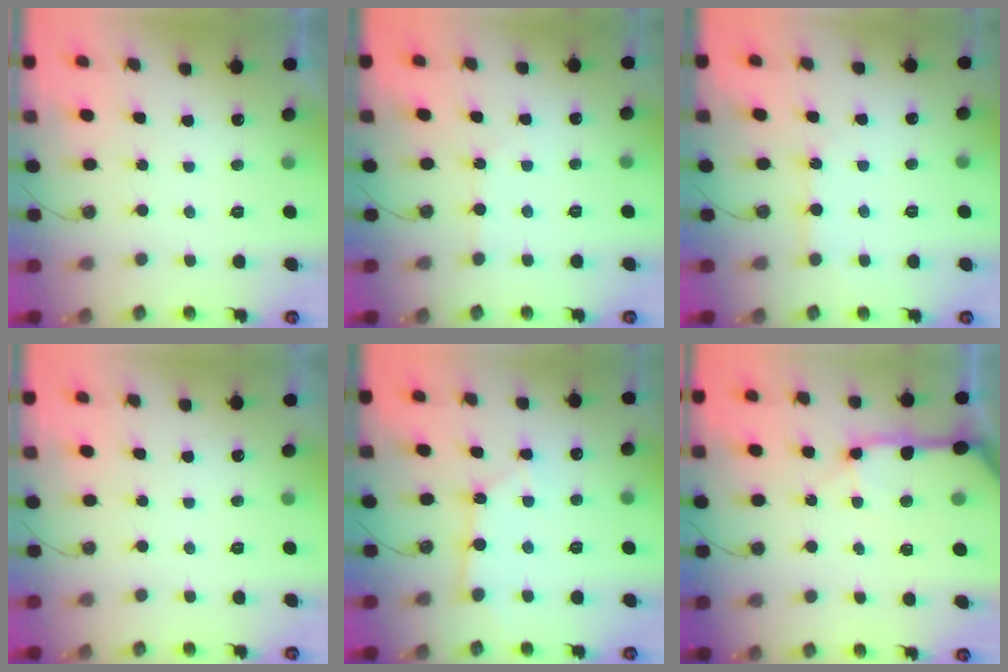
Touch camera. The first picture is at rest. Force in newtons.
{"total": 2.6, "press": 2.6, "slide": 0.3}
{"total": 6.4, "press": 6.3, "slide": 0.7}
{"total": 0.0}
{"total": 3.8, "press": 3.8, "slide": 0.3}
{"total": 15.4, "press": 15.2, "slide": 2.1}